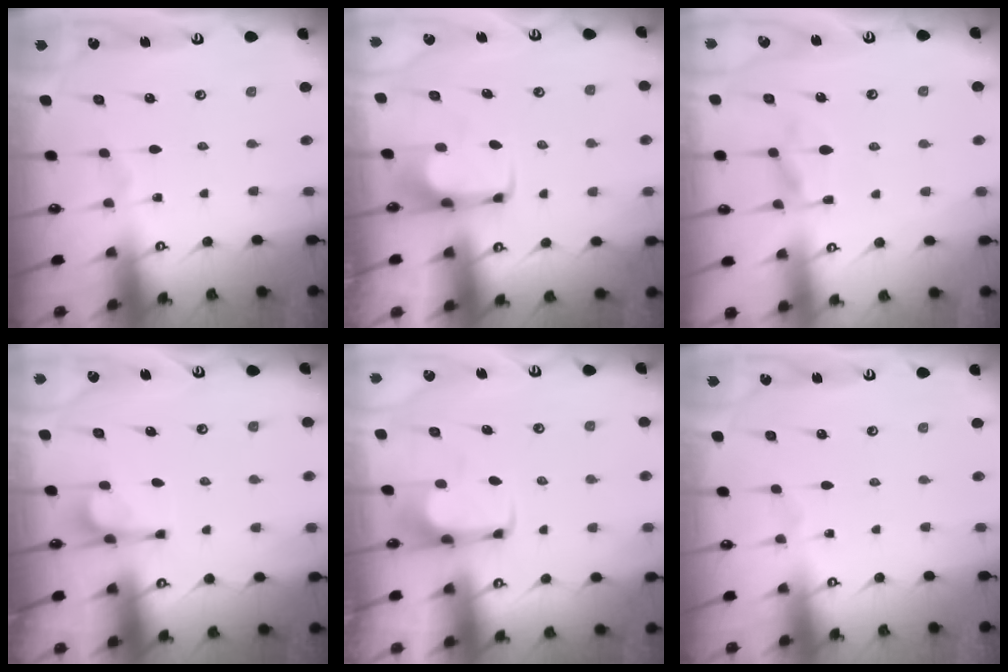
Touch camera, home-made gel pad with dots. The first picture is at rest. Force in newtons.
{"total": 2.1, "press": 2.1, "slide": 0.5}
{"total": 2.1, "press": 1.4, "slide": 1.5}
{"total": 4.0, "press": 3.9, "slide": 0.6}
{"total": 1.6, "press": 1.5, "slide": 0.5}
{"total": 0.0}